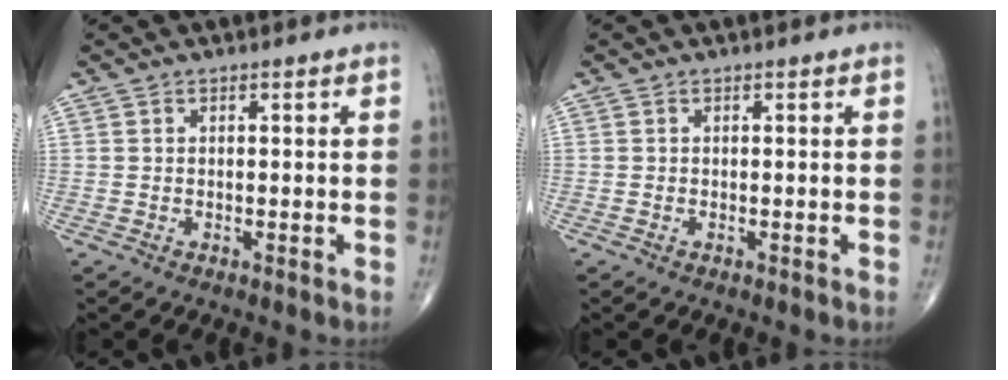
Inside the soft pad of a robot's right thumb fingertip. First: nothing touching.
{"total": 0.0}